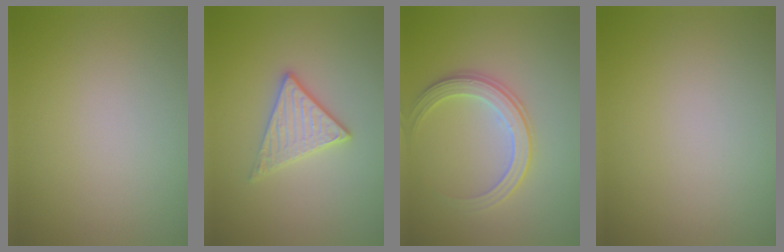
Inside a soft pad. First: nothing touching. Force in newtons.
{"total": 2.8, "press": 2.5, "slide": 1.2}
{"total": 2.9, "press": 2.8, "slide": 0.6}
{"total": 0.0}